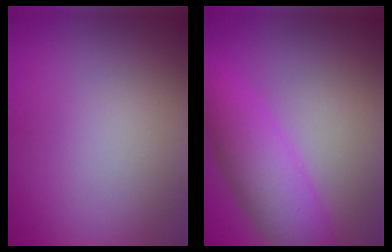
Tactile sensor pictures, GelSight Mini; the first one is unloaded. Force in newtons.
{"total": 6.4, "press": 6.4, "slide": 0.2}